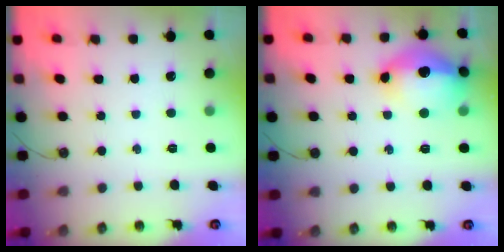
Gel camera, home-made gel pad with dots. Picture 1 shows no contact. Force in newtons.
{"total": 16.0, "press": 15.9, "slide": 1.9}